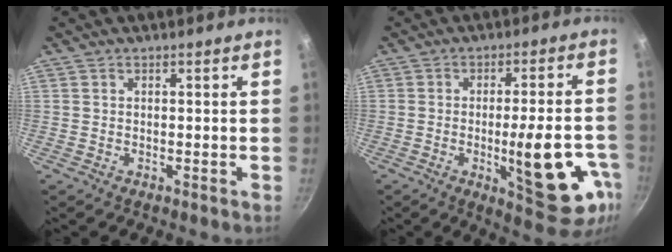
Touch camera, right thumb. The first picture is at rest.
{"total": 17.3, "force": [-5.2, 5.2, 15.6], "torque": [-0.182, 0.009, -0.062]}